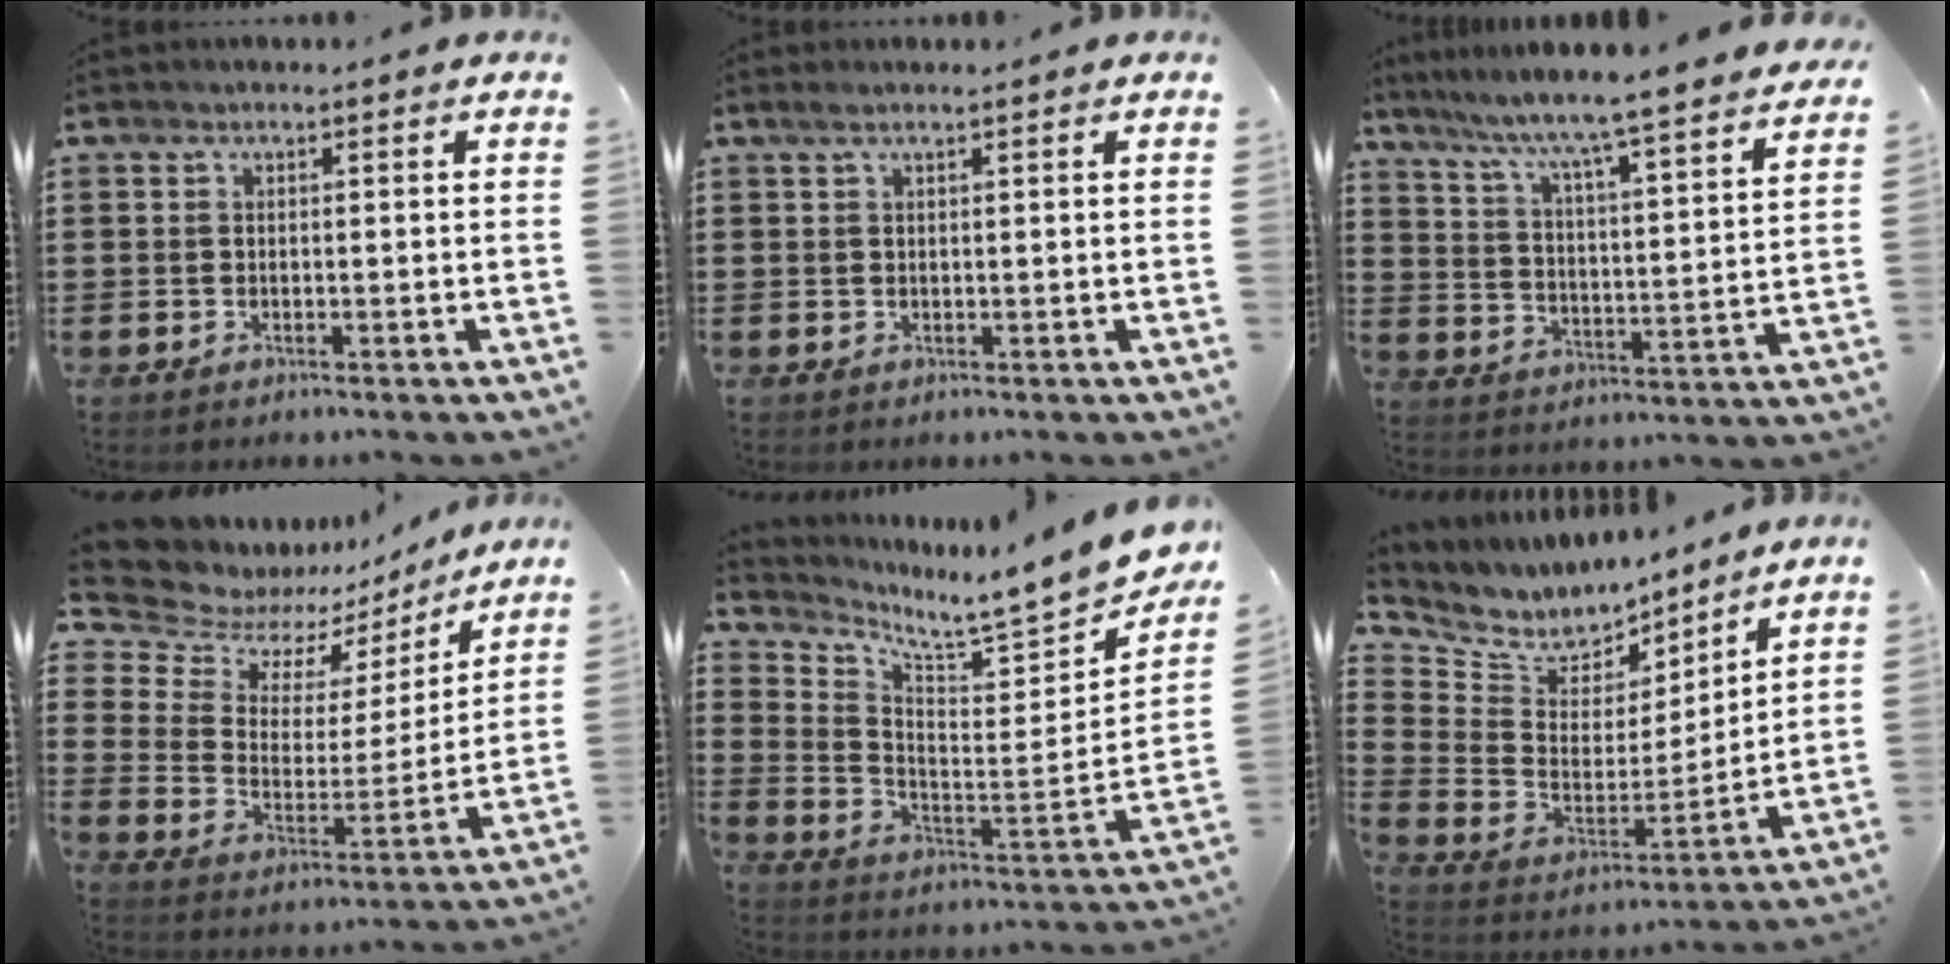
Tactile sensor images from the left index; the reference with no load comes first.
{"total": 0.7, "force": [0.5, 0.0, 0.5], "torque": [-0.011, 0.001, 0.009]}
{"total": 5.6, "force": [5.0, -1.1, 2.2], "torque": [-0.067, -0.055, 0.073]}
{"total": 9.2, "force": [7.8, 4.6, 1.7], "torque": [-0.067, -0.052, 0.137]}
{"total": 6.8, "force": [6.3, 0.4, 2.5], "torque": [-0.068, -0.064, 0.099]}
{"total": 6.7, "force": [5.8, 3.3, 0.2], "torque": [-0.050, -0.044, 0.104]}